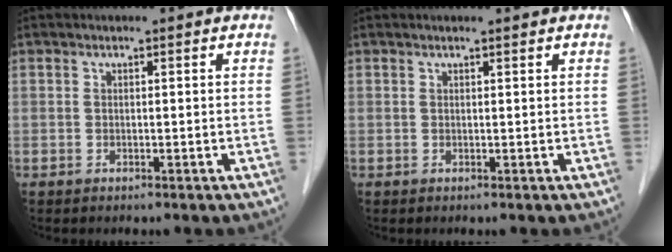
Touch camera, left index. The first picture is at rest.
{"total": 0.7, "force": [0.6, -0.1, 0.4], "torque": [-0.011, 0.003, 0.013]}